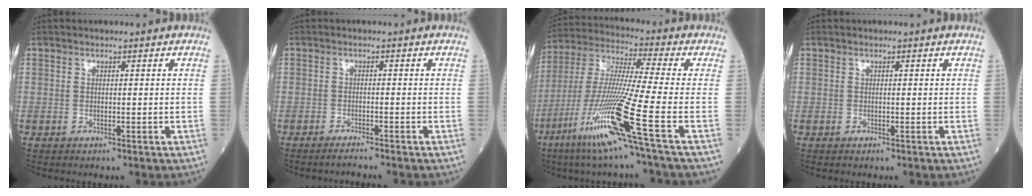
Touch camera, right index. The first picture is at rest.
{"total": 2.0, "force": [-1.9, -0.4, 0.7], "torque": [-0.013, 0.000, -0.030]}
{"total": 16.8, "force": [-7.9, -2.2, 14.6], "torque": [-0.307, -0.038, -0.156]}
{"total": 0.0}